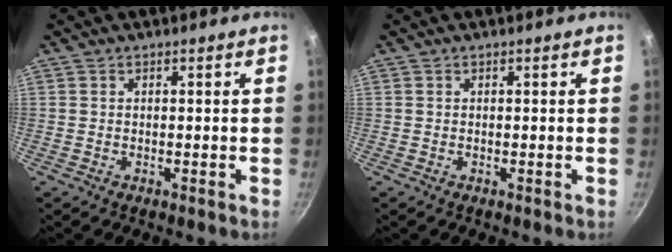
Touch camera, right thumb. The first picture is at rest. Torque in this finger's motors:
{"motor_torque": [-0.05, -0.05, 0.34, 0.33, 0.00]}